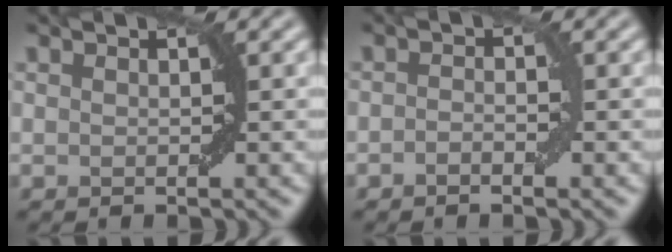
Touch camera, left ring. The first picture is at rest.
{"total": 1.0, "force": [-0.6, 0.3, 0.7], "torque": [-0.012, 0.004, -0.011]}